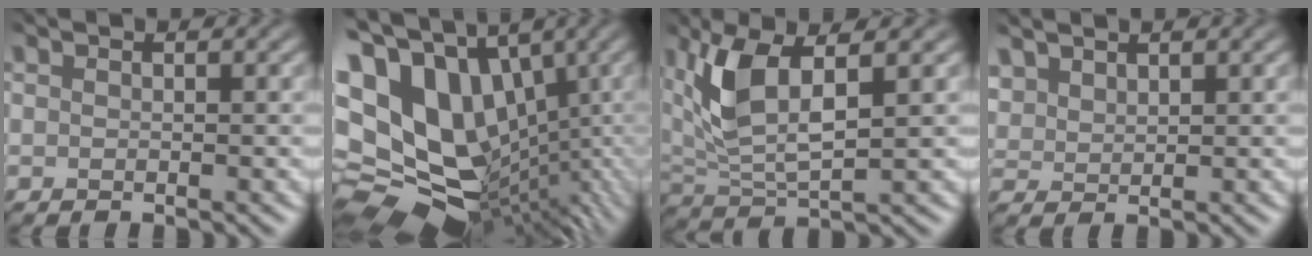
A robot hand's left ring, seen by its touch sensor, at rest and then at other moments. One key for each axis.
{"total": 17.5, "fx": 2.4, "fy": 13.2, "fz": 11.3, "tx": -0.228, "ty": -0.012, "tz": 0.091}
{"total": 5.4, "fx": 2.2, "fy": 1.3, "fz": 4.7, "tx": -0.113, "ty": 0.001, "tz": 0.048}
{"total": 2.2, "fx": 1.8, "fy": 0.9, "fz": 0.8, "tx": -0.030, "ty": 0.006, "tz": 0.044}